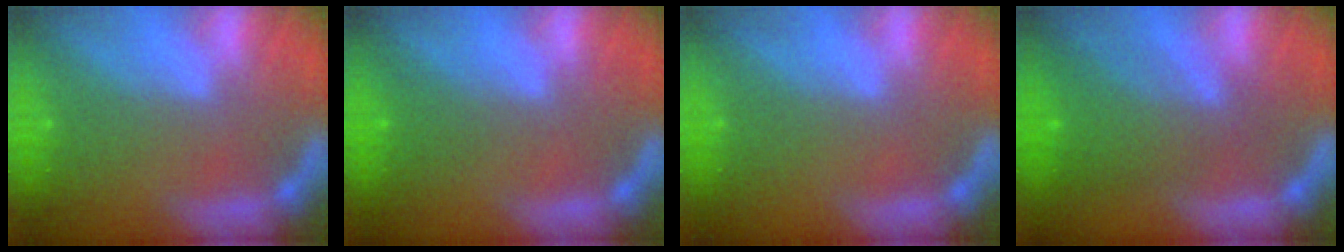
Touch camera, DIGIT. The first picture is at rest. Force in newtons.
{"total": 1.0}
{"total": 0.0}
{"total": 5.5}